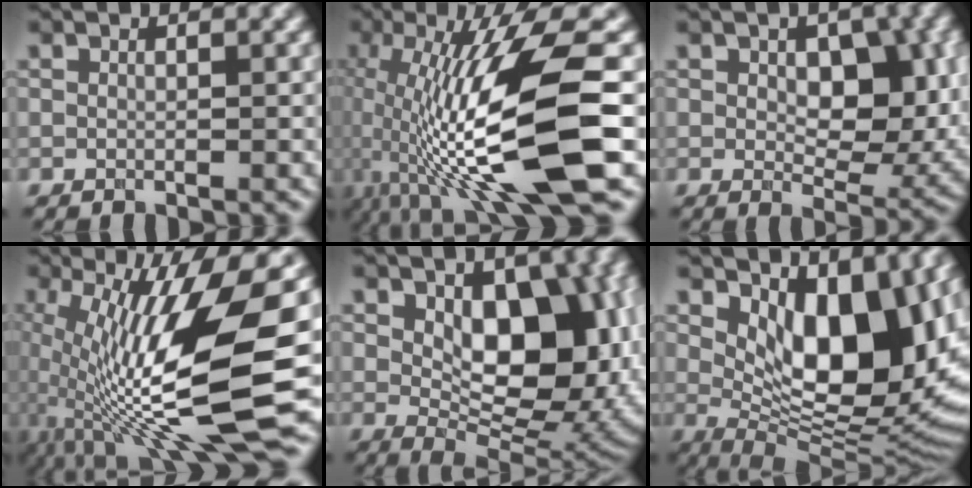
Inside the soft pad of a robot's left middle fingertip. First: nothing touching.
{"total": 13.5, "force": [-2.3, 2.6, 13.1], "torque": [-0.236, 0.002, -0.034]}
{"total": 7.8, "force": [1.1, 4.7, 6.2], "torque": [-0.080, -0.014, 0.022]}
{"total": 14.0, "force": [-1.2, 3.7, 13.4], "torque": [-0.256, -0.008, -0.019]}
{"total": 11.2, "force": [1.6, 6.7, 8.8], "torque": [-0.111, -0.011, 0.029]}
{"total": 12.4, "force": [3.2, 6.2, 10.3], "torque": [-0.130, -0.018, 0.062]}